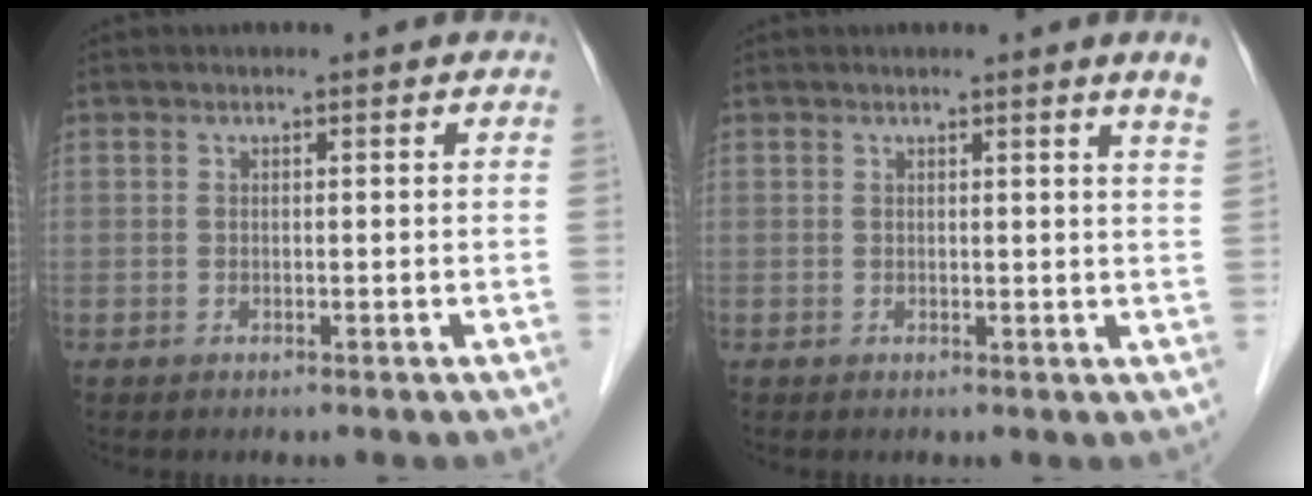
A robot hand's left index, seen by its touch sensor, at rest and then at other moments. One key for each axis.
{"total": 3.1, "fx": 2.5, "fy": -0.8, "fz": 1.6, "tx": -0.022, "ty": -0.017, "tz": 0.018}